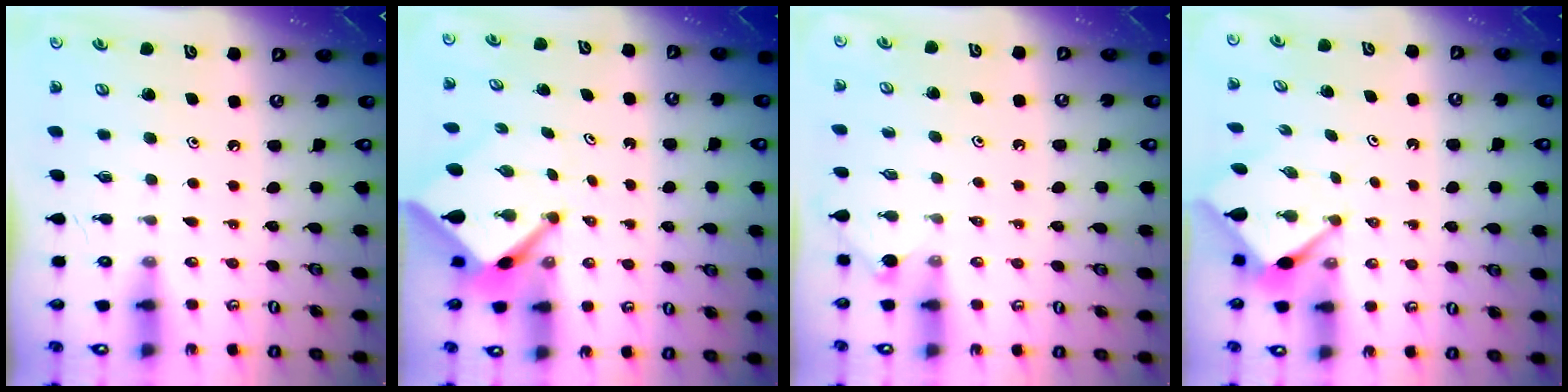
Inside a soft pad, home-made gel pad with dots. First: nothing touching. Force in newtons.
{"total": 3.8, "press": 3.8, "slide": 0.2}
{"total": 2.2, "press": 2.2, "slide": 0.4}
{"total": 3.0, "press": 2.9, "slide": 0.3}